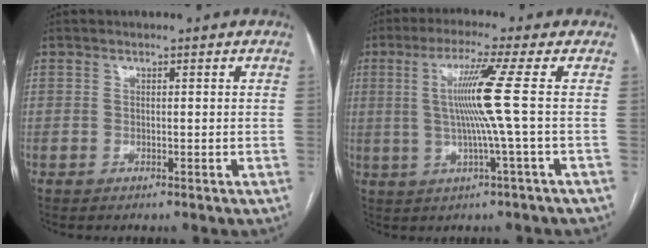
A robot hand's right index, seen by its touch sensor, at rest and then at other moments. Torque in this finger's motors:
{"motor_torque": [0.99, 0.36, 0.30, 0.10]}